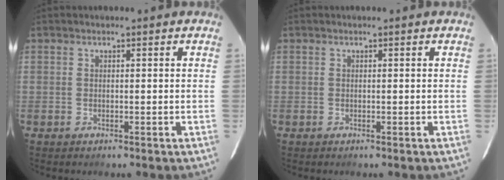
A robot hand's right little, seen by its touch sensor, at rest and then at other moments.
{"total": 0.0}